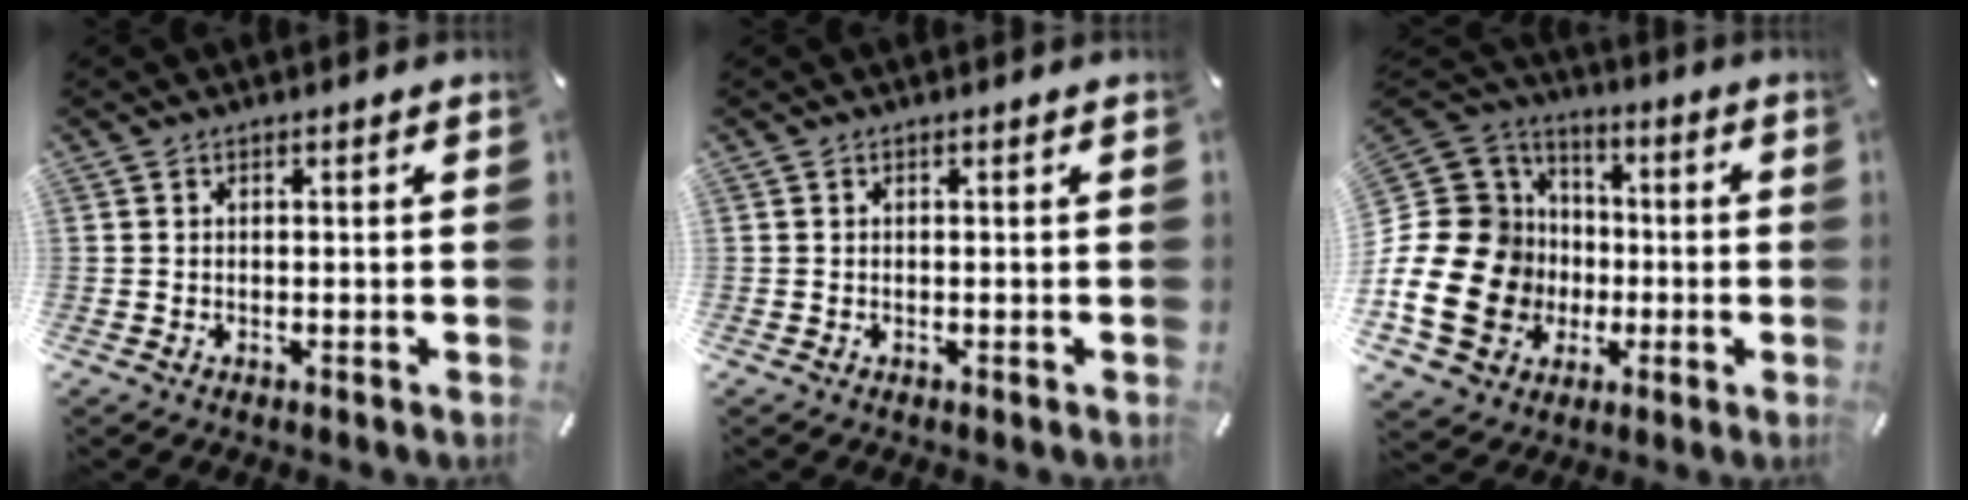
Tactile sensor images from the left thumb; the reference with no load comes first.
{"total": 0.0}
{"total": 23.9, "force": [-4.4, 20.5, 11.5], "torque": [-0.246, 0.016, -0.043]}